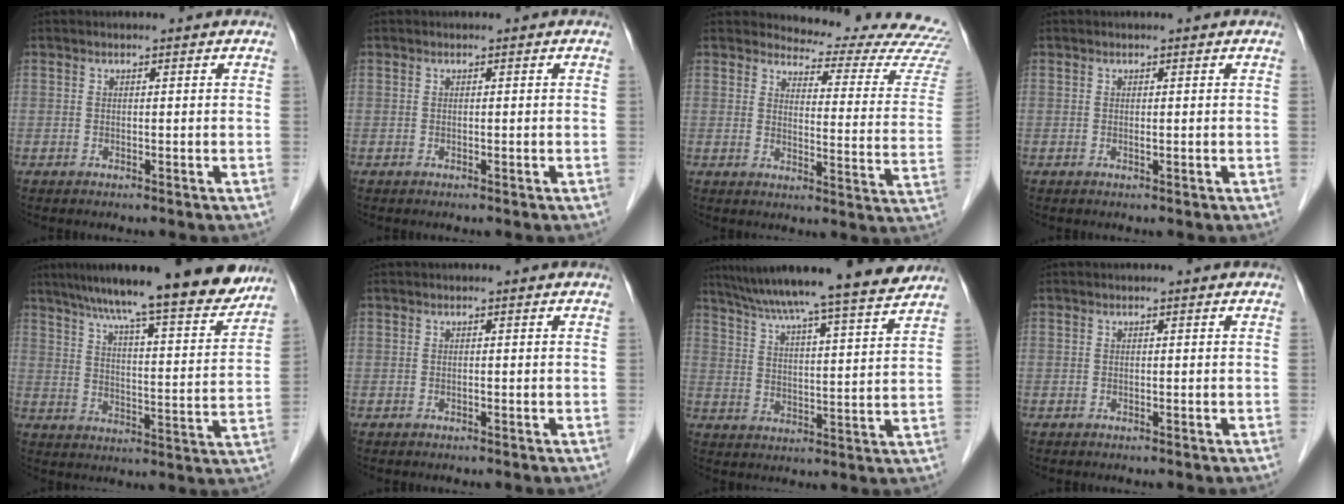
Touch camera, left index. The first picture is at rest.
{"total": 0.0}
{"total": 17.3, "force": [16.9, 1.9, 3.3], "torque": [-0.026, -0.119, 0.170]}
{"total": 0.0}
{"total": 19.7, "force": [16.5, 1.9, 10.5], "torque": [-0.158, -0.001, 0.233]}
{"total": 0.0}
{"total": 19.4, "force": [17.1, -0.4, 9.0], "torque": [-0.148, -0.007, 0.246]}
{"total": 0.0}